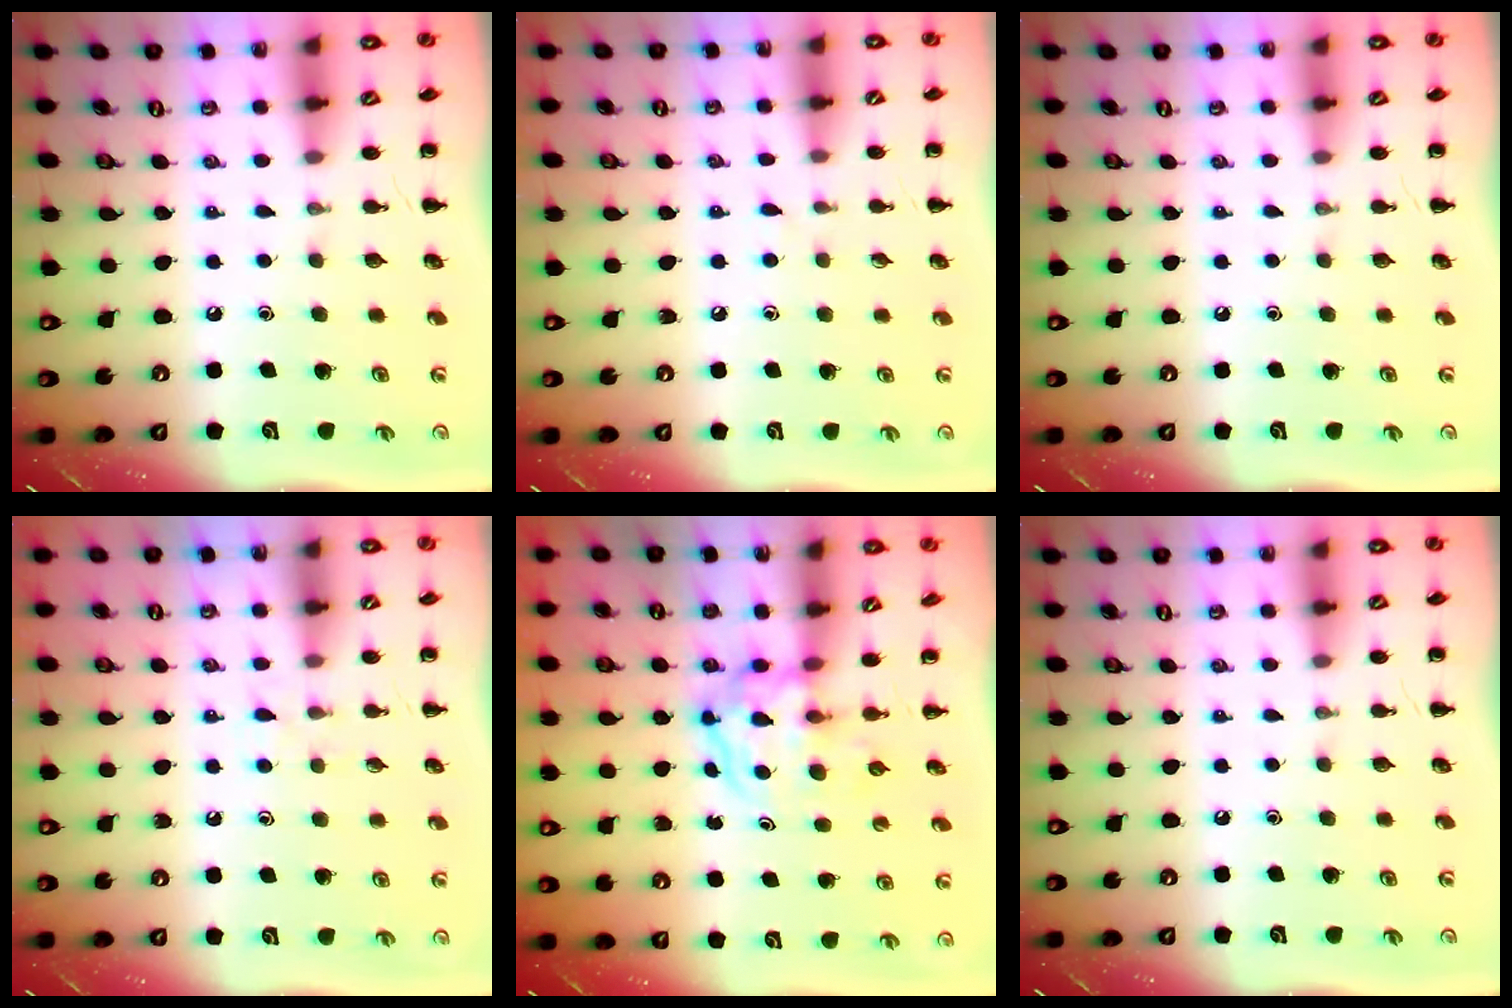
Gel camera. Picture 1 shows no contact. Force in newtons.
{"total": 3.7, "press": 3.4, "slide": 1.6}
{"total": 0.0}
{"total": 4.1, "press": 3.7, "slide": 1.8}
{"total": 3.9, "press": 3.9, "slide": 0.4}
{"total": 0.0}